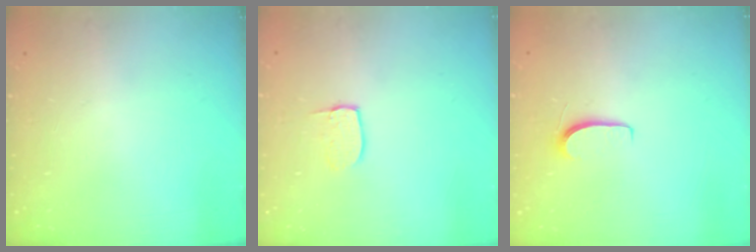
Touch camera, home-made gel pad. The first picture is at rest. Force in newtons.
{"total": 4.9, "press": 4.8, "slide": 0.4}
{"total": 5.4, "press": 5.4, "slide": 0.6}